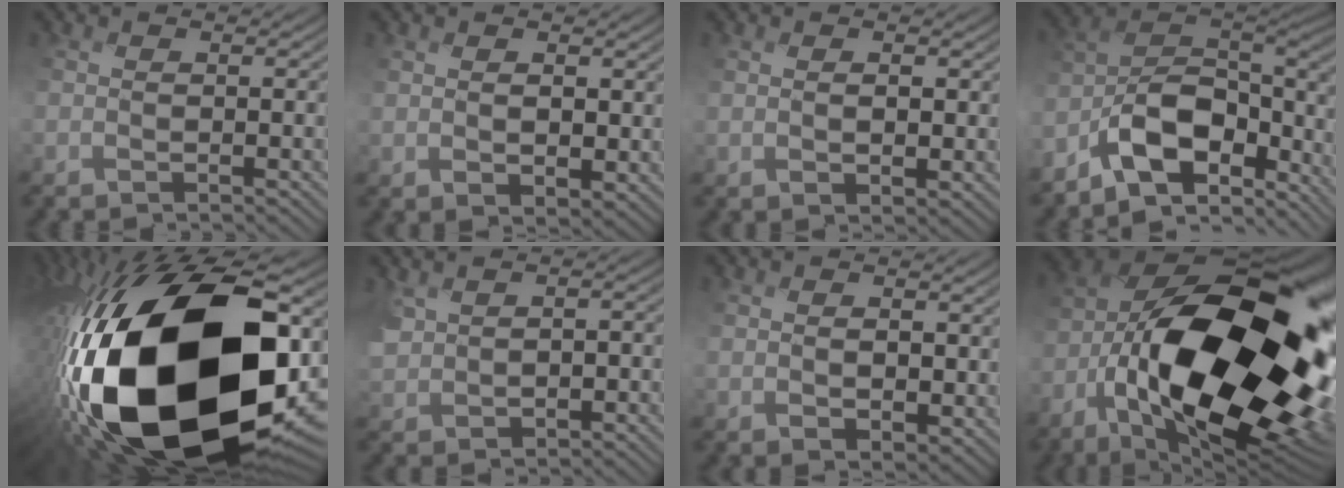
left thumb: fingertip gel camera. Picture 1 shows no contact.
{"total": 2.9, "force": [1.2, 2.1, 1.7], "torque": [-0.044, -0.008, 0.026]}
{"total": 1.9, "force": [0.7, 1.2, 1.3], "torque": [-0.029, -0.005, 0.018]}
{"total": 12.6, "force": [-7.3, 6.4, 8.0], "torque": [-0.163, -0.005, -0.150]}
{"total": 25.1, "force": [-4.0, 14.0, 20.4], "torque": [-0.451, -0.082, -0.041]}
{"total": 3.9, "force": [0.7, 2.9, 2.5], "torque": [-0.066, -0.003, 0.018]}
{"total": 3.5, "force": [1.4, 2.5, 2.0], "torque": [-0.054, -0.009, 0.031]}
{"total": 23.6, "force": [-4.7, 13.0, 19.1], "torque": [-0.397, -0.035, -0.060]}